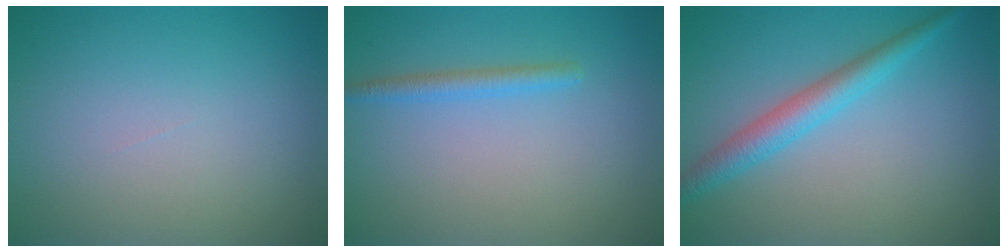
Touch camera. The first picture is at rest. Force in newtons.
{"total": 1.6, "press": 1.6, "slide": 0.0}
{"total": 3.2, "press": 3.2, "slide": 0.1}